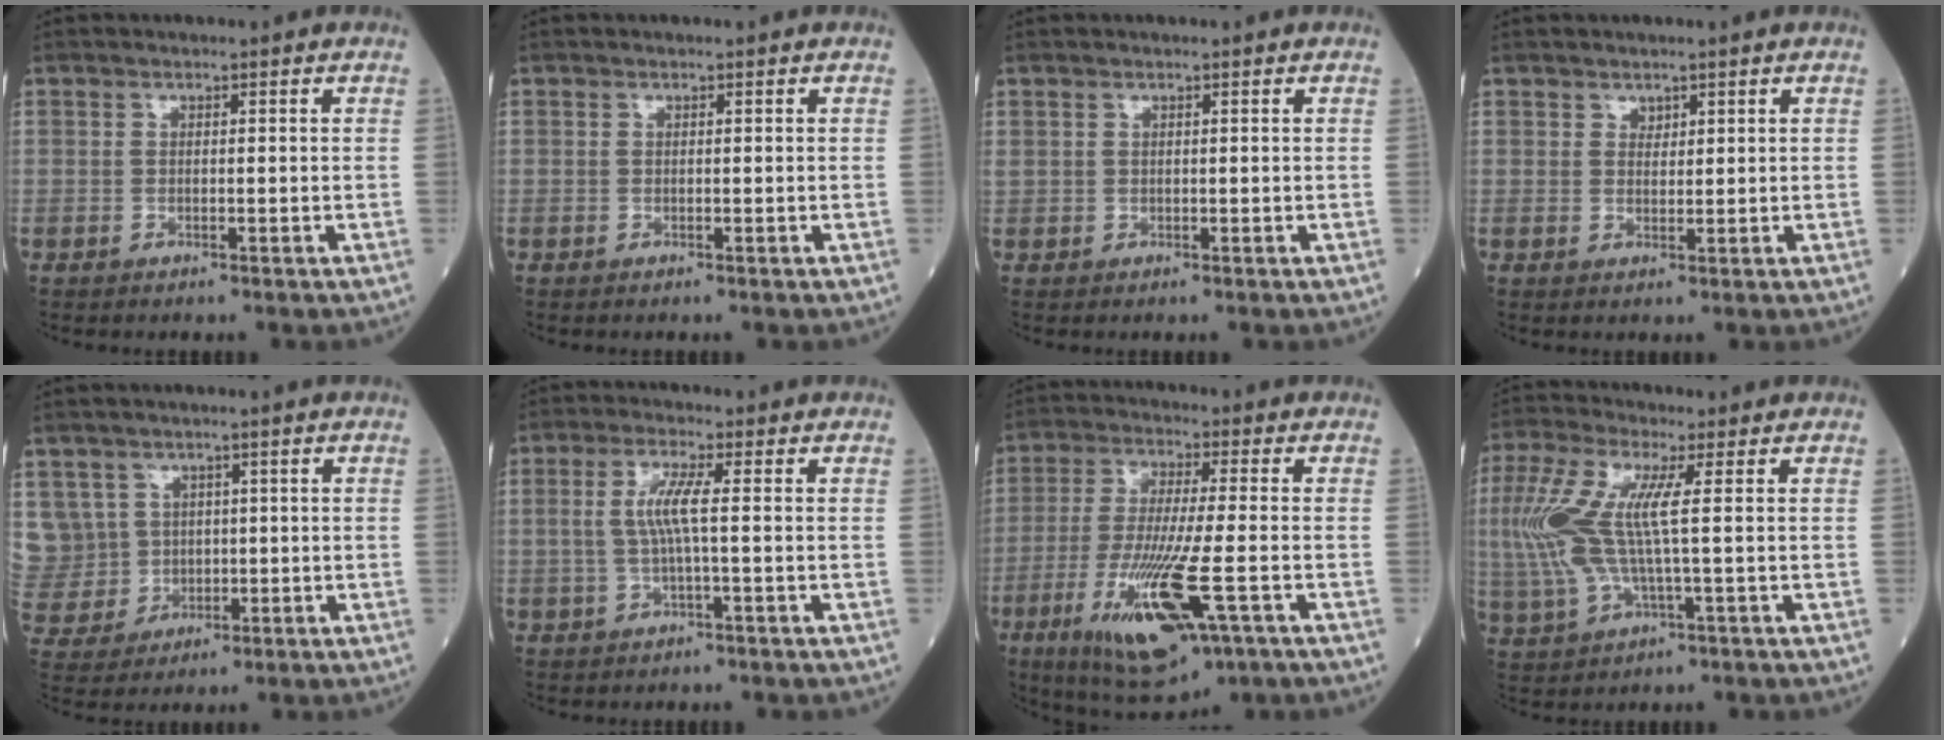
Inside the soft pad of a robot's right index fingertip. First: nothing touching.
{"total": 0.0}
{"total": 0.5, "force": [0.4, 0.2, 0.2], "torque": [-0.006, 0.013, 0.012]}
{"total": 1.3, "force": [0.9, 0.8, 0.3], "torque": [-0.001, -0.002, 0.015]}
{"total": 11.1, "force": [2.5, 10.7, 1.6], "torque": [-0.076, 0.045, 0.072]}
{"total": 4.8, "force": [0.2, 0.2, 4.7], "torque": [-0.104, 0.008, 0.003]}
{"total": 15.5, "force": [-6.0, 2.3, 14.1], "torque": [-0.279, -0.038, -0.097]}
{"total": 11.2, "force": [1.1, 2.2, 10.9], "torque": [-0.270, 0.013, 0.020]}